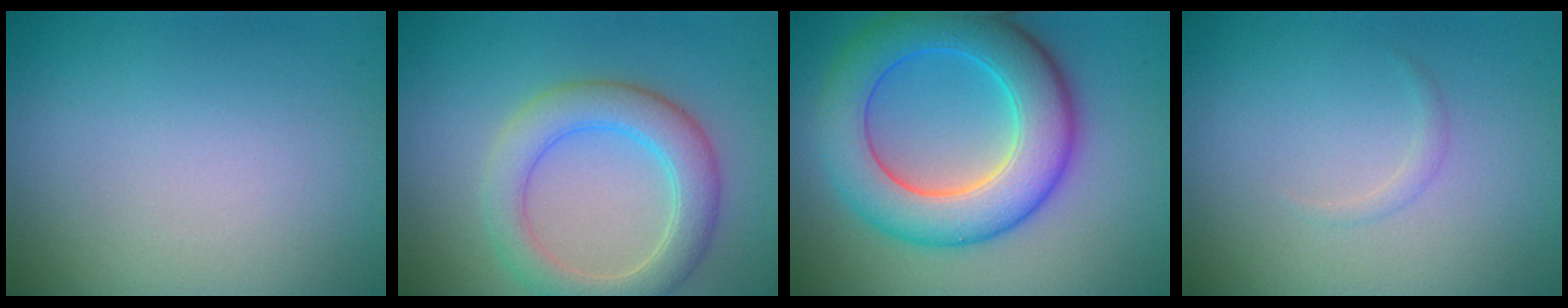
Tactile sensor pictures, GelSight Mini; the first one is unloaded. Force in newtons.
{"total": 4.9, "press": 4.8, "slide": 0.5}
{"total": 8.9, "press": 8.9, "slide": 0.2}
{"total": 0.6, "press": 0.6, "slide": 0.0}